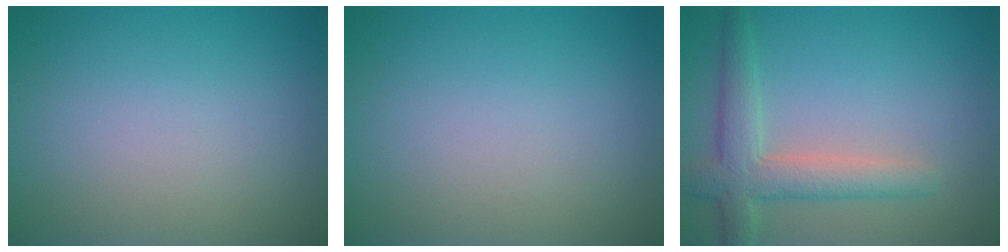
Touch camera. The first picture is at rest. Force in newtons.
{"total": 0.0}
{"total": 4.2, "press": 4.2, "slide": 0.3}